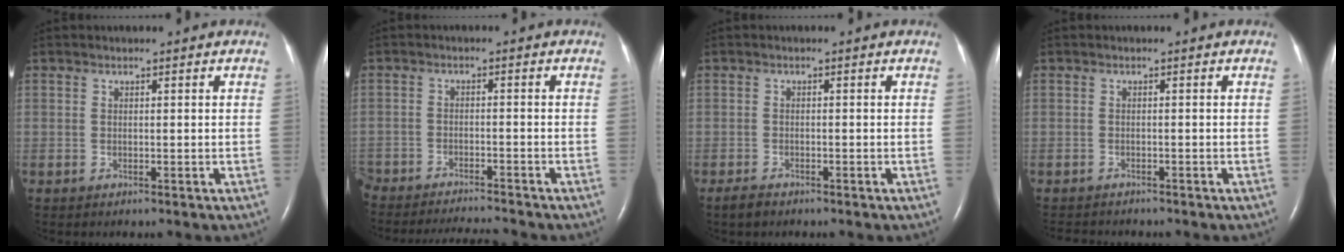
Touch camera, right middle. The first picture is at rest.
{"total": 11.3, "force": [-10.8, 0.9, 3.3], "torque": [-0.057, -0.009, -0.162]}
{"total": 1.7, "force": [-1.4, 0.6, 0.7], "torque": [-0.024, -0.003, -0.022]}
{"total": 3.6, "force": [-3.3, 1.0, 0.9], "torque": [-0.013, -0.007, -0.046]}